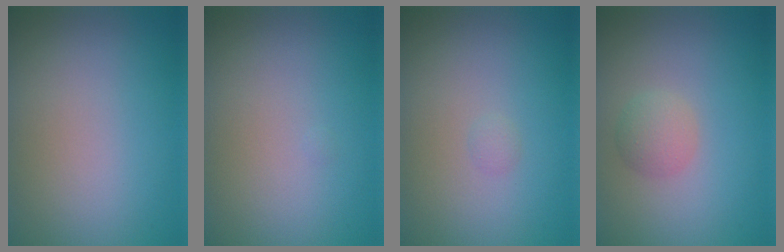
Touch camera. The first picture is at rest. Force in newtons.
{"total": 0.0}
{"total": 0.5, "press": 0.5, "slide": 0.0}
{"total": 1.9, "press": 1.9, "slide": 0.1}